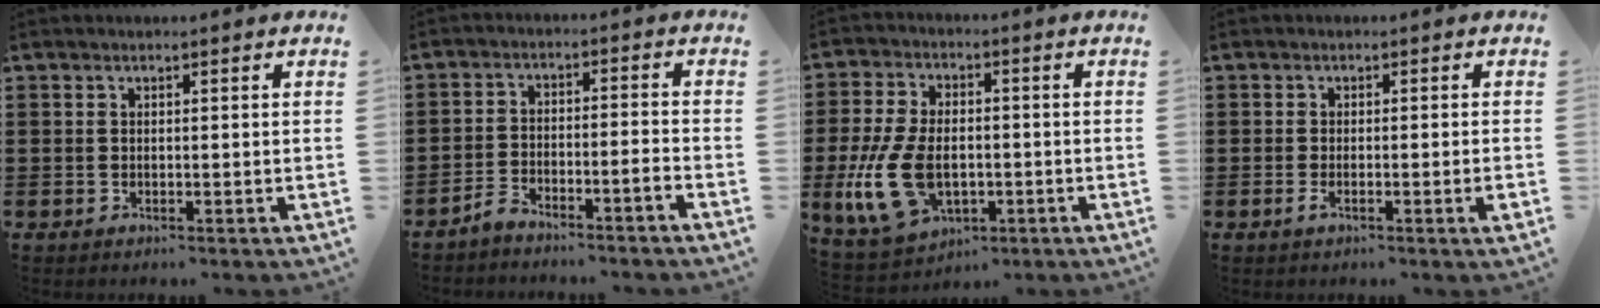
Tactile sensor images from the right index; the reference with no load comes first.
{"total": 3.3, "force": [-3.2, -0.3, 0.8], "torque": [-0.025, 0.004, -0.070]}
{"total": 11.9, "force": [-2.7, 7.5, 8.9], "torque": [-0.216, -0.003, -0.049]}
{"total": 2.5, "force": [-0.8, 0.1, 2.4], "torque": [-0.046, -0.009, -0.017]}